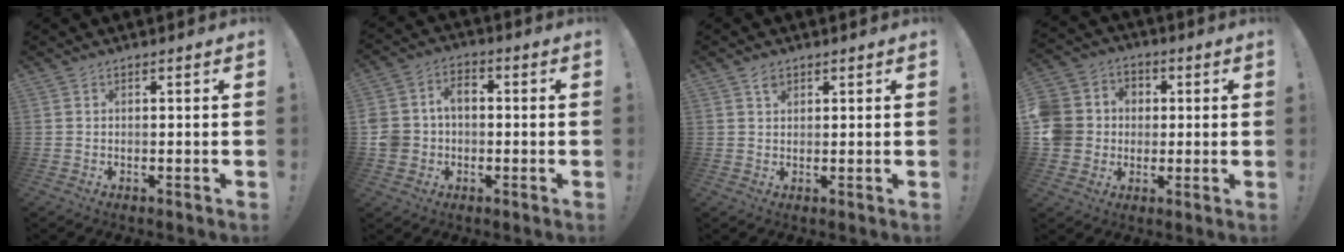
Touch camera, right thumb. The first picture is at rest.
{"total": 8.2, "force": [-0.8, 7.2, 3.8], "torque": [-0.079, 0.011, -0.013]}
{"total": 2.2, "force": [1.4, 1.3, 1.0], "torque": [-0.003, -0.009, 0.023]}
{"total": 11.1, "force": [-0.8, 10.4, 3.8], "torque": [-0.062, 0.016, -0.008]}